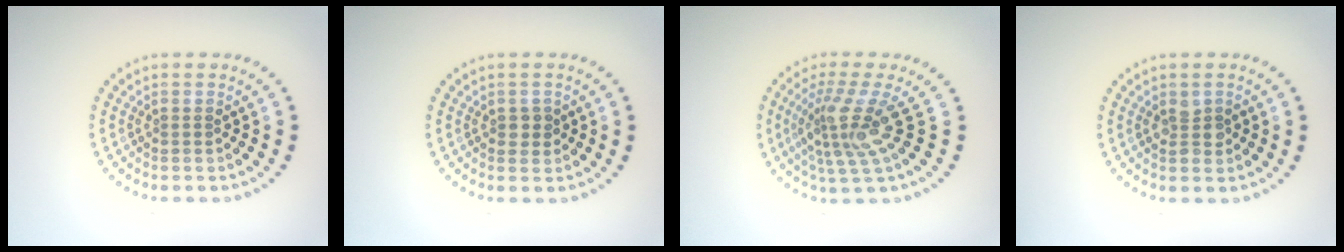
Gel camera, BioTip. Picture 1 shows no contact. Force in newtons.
{"total": 1.2, "press": 1.2, "slide": 0.2}
{"total": 4.2, "press": 3.1, "slide": 2.8}
{"total": 1.4, "press": 1.4, "slide": 0.2}